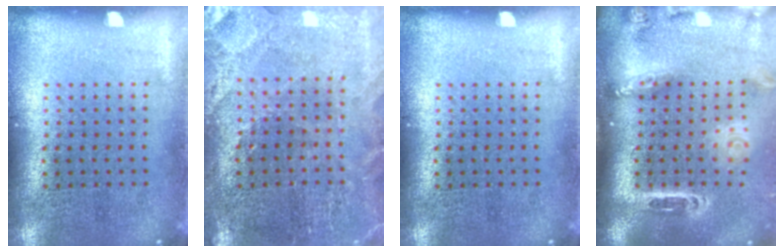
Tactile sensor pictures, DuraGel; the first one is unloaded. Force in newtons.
{"total": 0.9, "press": 0.8, "slide": 0.2}
{"total": 0.0}
{"total": 2.6, "press": 1.8, "slide": 1.8}